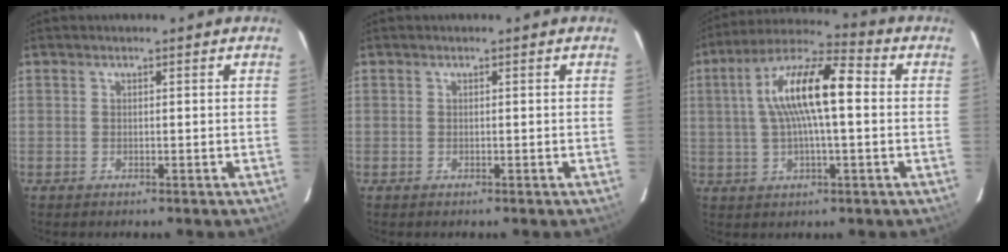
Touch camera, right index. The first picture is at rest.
{"total": 0.0}
{"total": 14.5, "force": [1.8, 3.8, 13.9], "torque": [-0.256, 0.024, 0.023]}